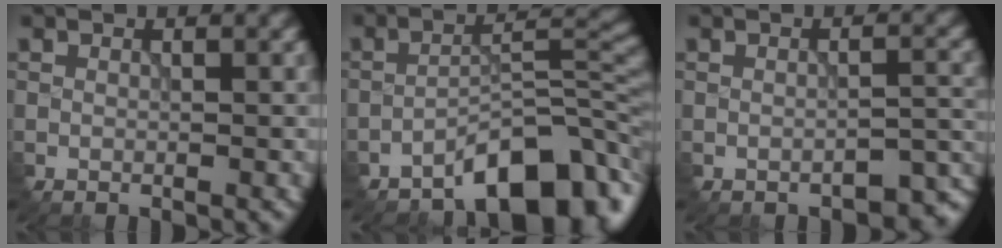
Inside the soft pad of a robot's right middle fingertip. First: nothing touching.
{"total": 8.1, "force": [-6.2, 2.7, 4.5], "torque": [-0.051, 0.008, -0.106]}
{"total": 3.2, "force": [-2.8, 0.7, 1.3], "torque": [-0.022, 0.000, -0.034]}